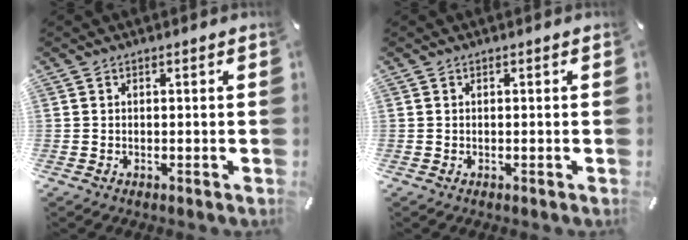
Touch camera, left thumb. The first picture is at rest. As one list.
[{"total": 0.0}]